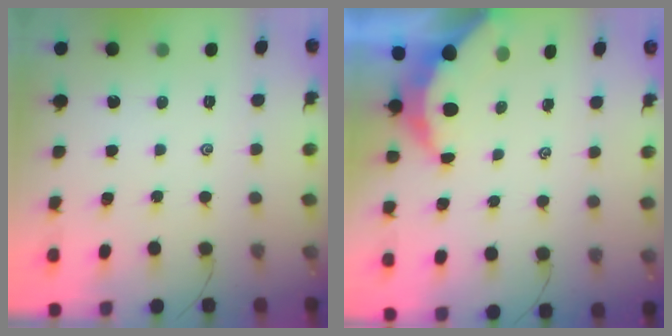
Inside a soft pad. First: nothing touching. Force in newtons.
{"total": 5.8, "press": 5.7, "slide": 0.8}